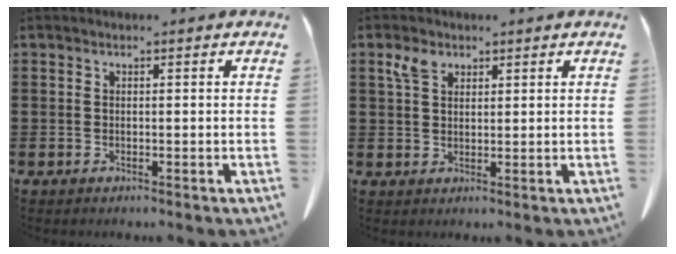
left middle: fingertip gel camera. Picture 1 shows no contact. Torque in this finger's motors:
{"motor_torque": [-0.34, 0.76, -0.34, -0.06]}